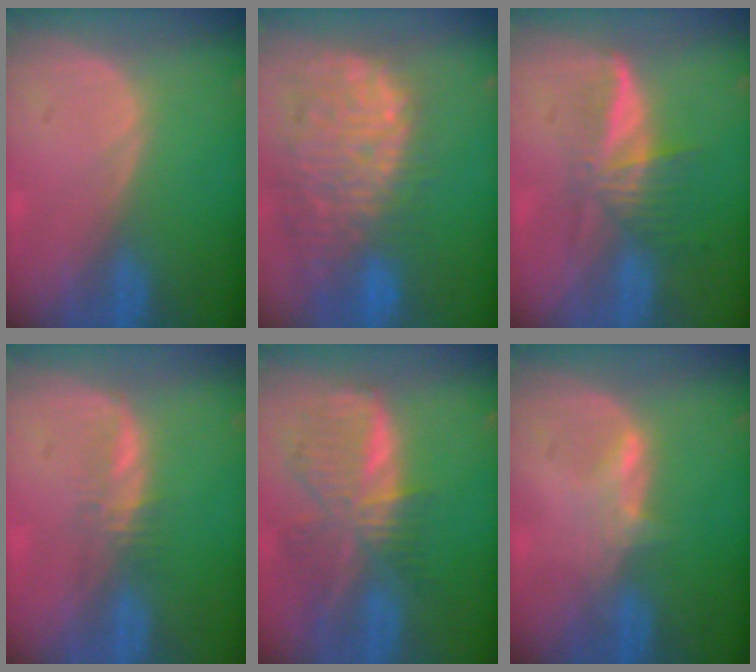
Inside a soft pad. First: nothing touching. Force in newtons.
{"total": 13.8, "press": 11.6, "slide": 7.5}
{"total": 6.0, "press": 5.5, "slide": 2.4}
{"total": 2.3, "press": 2.2, "slide": 0.6}
{"total": 9.1, "press": 7.9, "slide": 4.4}
{"total": 2.6, "press": 2.5, "slide": 0.3}